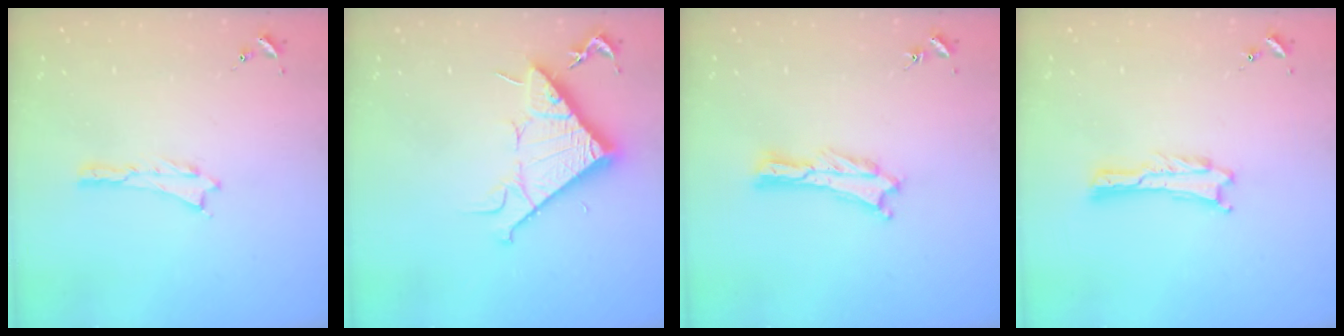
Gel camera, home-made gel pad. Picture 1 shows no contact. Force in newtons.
{"total": 10.2, "press": 10.2, "slide": 0.3}
{"total": 0.7, "press": 0.7, "slide": 0.2}
{"total": 0.0}